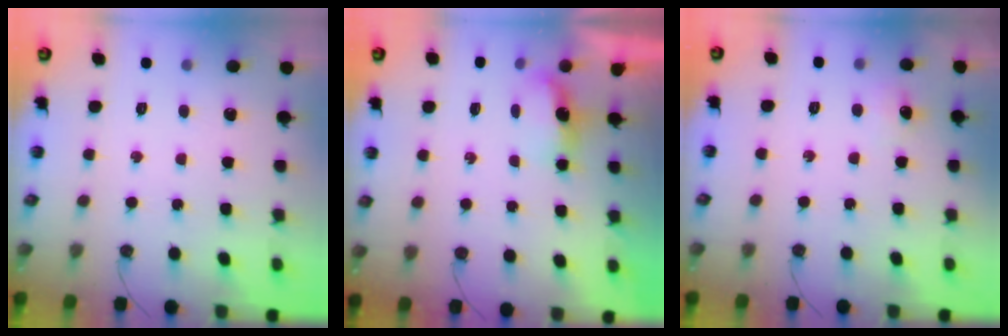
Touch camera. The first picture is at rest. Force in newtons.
{"total": 3.8, "press": 3.7, "slide": 0.6}
{"total": 5.4, "press": 5.3, "slide": 0.7}